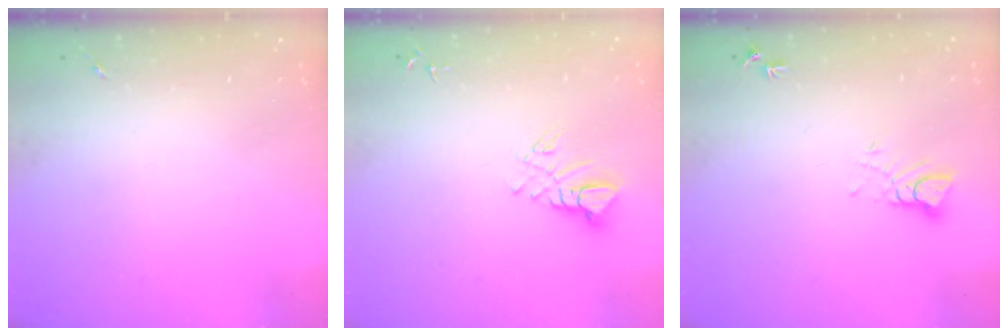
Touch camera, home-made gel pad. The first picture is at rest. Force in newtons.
{"total": 7.1, "press": 7.1, "slide": 0.7}
{"total": 3.8, "press": 3.8, "slide": 0.2}